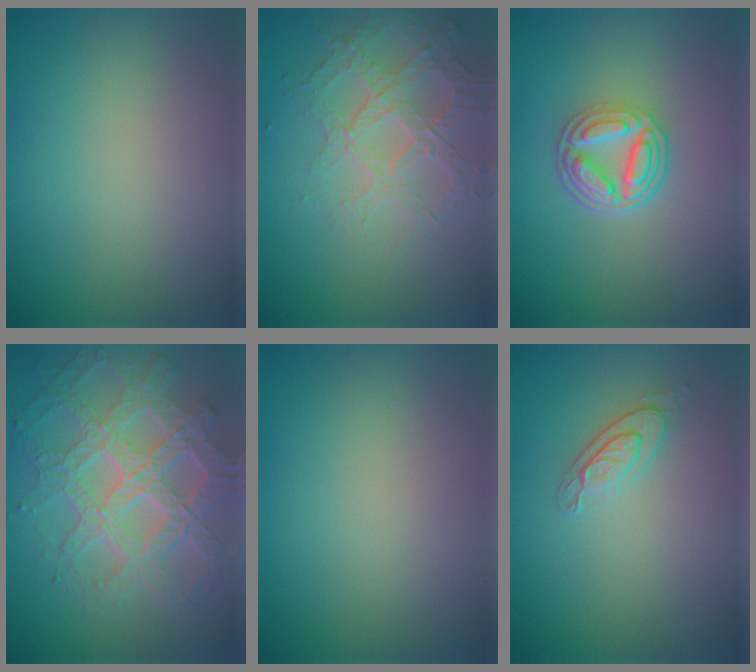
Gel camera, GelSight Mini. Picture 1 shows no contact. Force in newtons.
{"total": 3.4, "press": 3.2, "slide": 1.2}
{"total": 4.8, "press": 3.8, "slide": 2.9}
{"total": 8.0, "press": 5.9, "slide": 5.4}
{"total": 0.0}
{"total": 2.1, "press": 2.0, "slide": 0.6}